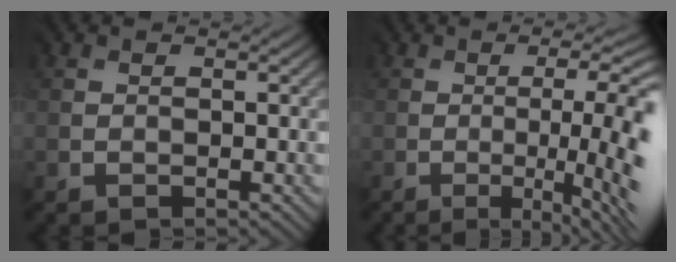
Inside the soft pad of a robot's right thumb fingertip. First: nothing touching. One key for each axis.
{"total": 10.0, "fx": -2.1, "fy": 1.9, "fz": 9.6, "tx": -0.105, "ty": 0.007, "tz": -0.017}